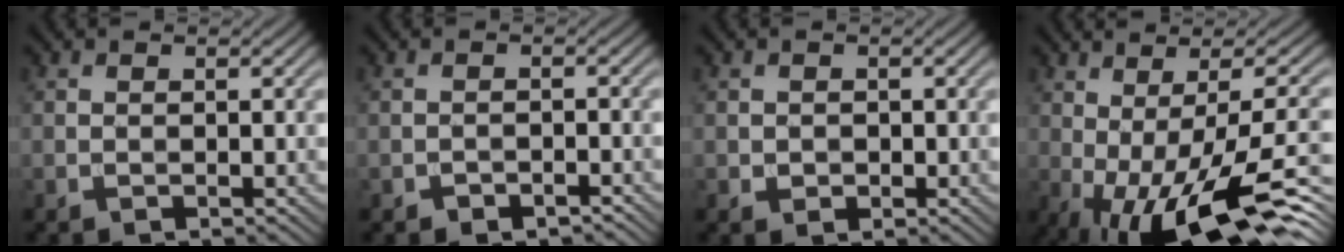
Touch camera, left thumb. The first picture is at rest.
{"total": 1.7, "force": [-1.3, 0.9, 0.7], "torque": [-0.009, 0.002, -0.022]}
{"total": 1.2, "force": [0.0, 1.1, 0.4], "torque": [-0.008, -0.007, -0.001]}
{"total": 15.9, "force": [-3.9, 5.5, 14.4], "torque": [-0.198, -0.008, -0.043]}